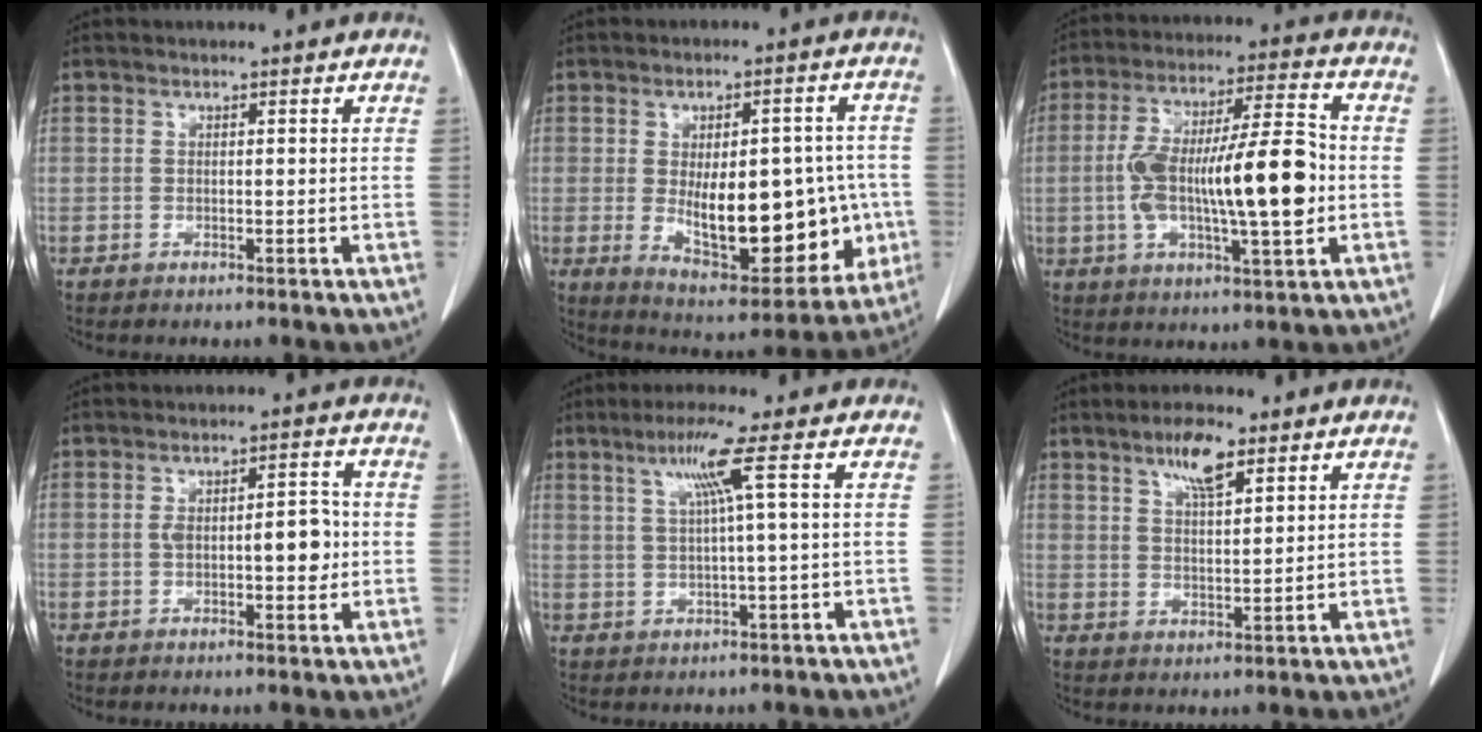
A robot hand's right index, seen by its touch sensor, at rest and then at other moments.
{"total": 21.2, "force": [-2.9, 9.3, 18.8], "torque": [-0.263, 0.010, -0.010]}
{"total": 18.2, "force": [-1.8, 3.8, 17.7], "torque": [-0.316, 0.018, -0.026]}
{"total": 7.0, "force": [-0.5, 2.8, 6.4], "torque": [-0.108, 0.018, -0.005]}
{"total": 5.8, "force": [1.9, -1.3, 5.3], "torque": [-0.105, 0.008, 0.042]}
{"total": 6.4, "force": [3.9, 1.8, 4.8], "torque": [-0.092, 0.002, 0.070]}